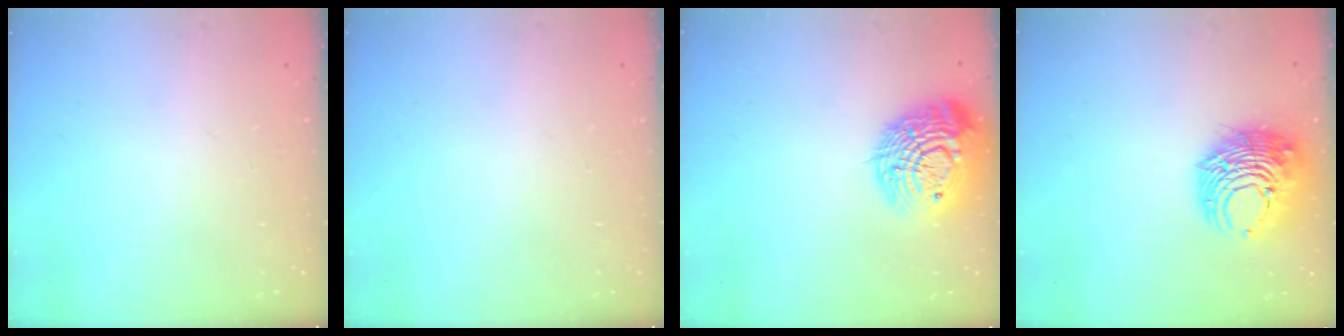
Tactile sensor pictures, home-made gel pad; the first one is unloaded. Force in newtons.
{"total": 0.0}
{"total": 18.8, "press": 18.7, "slide": 1.5}
{"total": 11.6, "press": 11.5, "slide": 1.4}